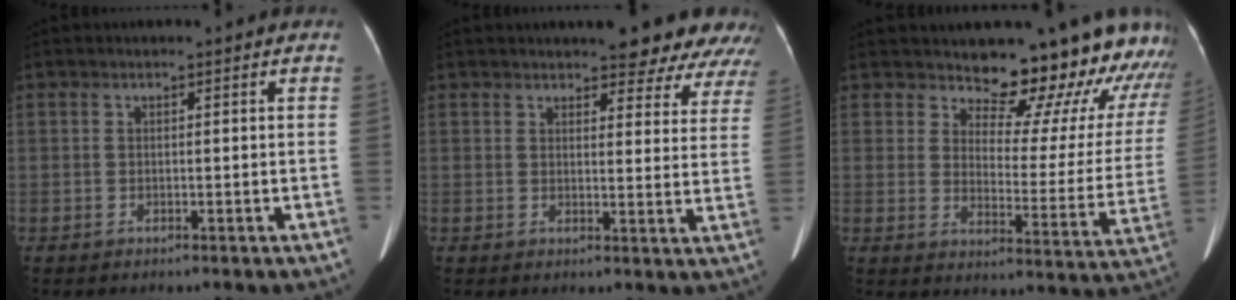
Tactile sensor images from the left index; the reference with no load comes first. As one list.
[{"total": 13.2, "force": [11.9, 3.0, 4.7], "torque": [-0.025, -0.019, 0.114]}, {"total": 18.5, "force": [17.2, 4.6, 5.2], "torque": [-0.039, -0.081, 0.186]}]